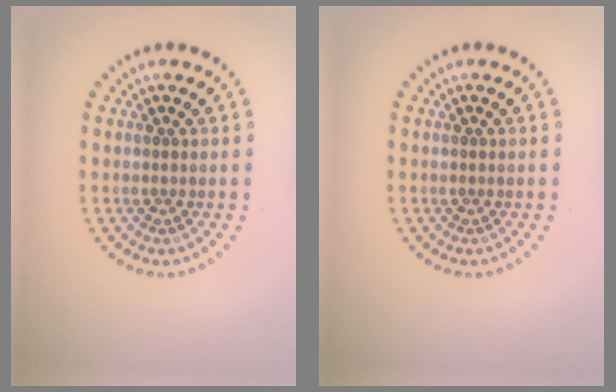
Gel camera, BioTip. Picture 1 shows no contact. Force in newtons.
{"total": 0.0}